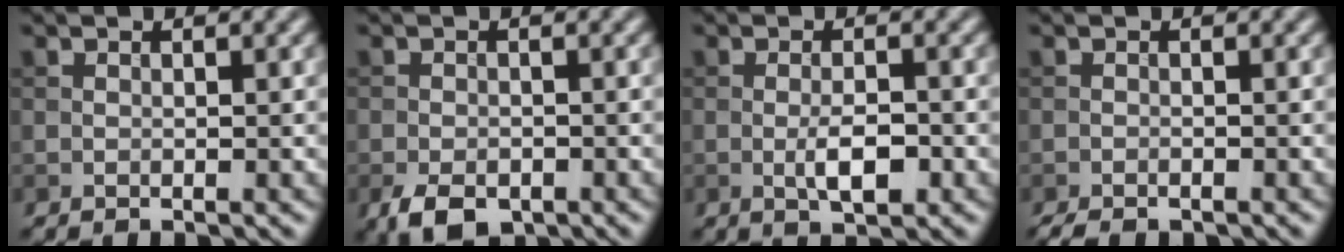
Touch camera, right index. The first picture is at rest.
{"total": 3.7, "force": [-2.1, 2.1, 2.2], "torque": [-0.040, -0.009, -0.039]}
{"total": 3.0, "force": [-0.9, 1.0, 2.7], "torque": [-0.050, -0.002, -0.015]}
{"total": 1.7, "force": [-1.5, 0.4, 0.8], "torque": [-0.014, -0.003, -0.025]}